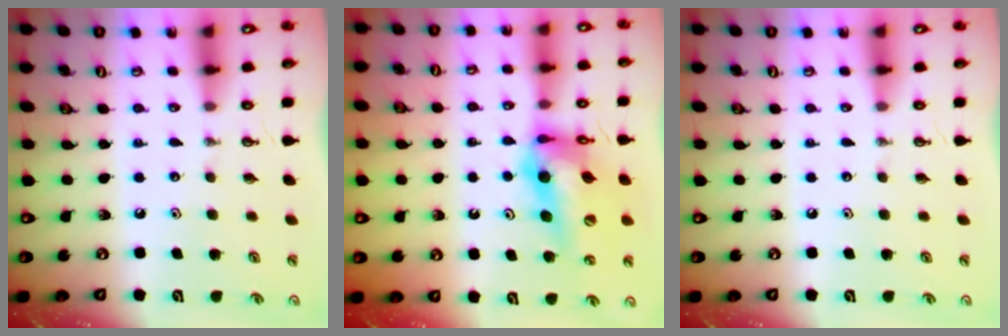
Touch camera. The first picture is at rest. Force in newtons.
{"total": 14.7, "press": 13.8, "slide": 5.0}
{"total": 0.0}